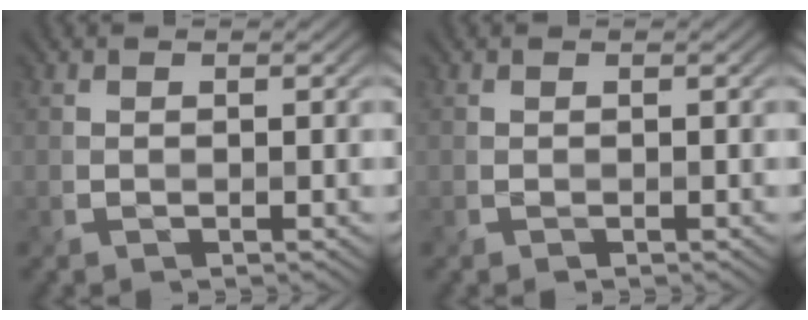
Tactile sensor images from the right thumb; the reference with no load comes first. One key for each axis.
{"total": 0.0}